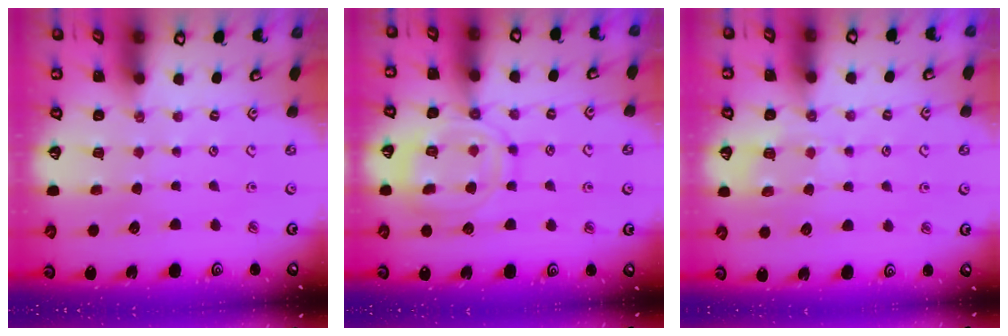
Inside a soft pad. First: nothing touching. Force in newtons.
{"total": 13.9, "press": 13.8, "slide": 1.1}
{"total": 6.3, "press": 6.2, "slide": 0.6}